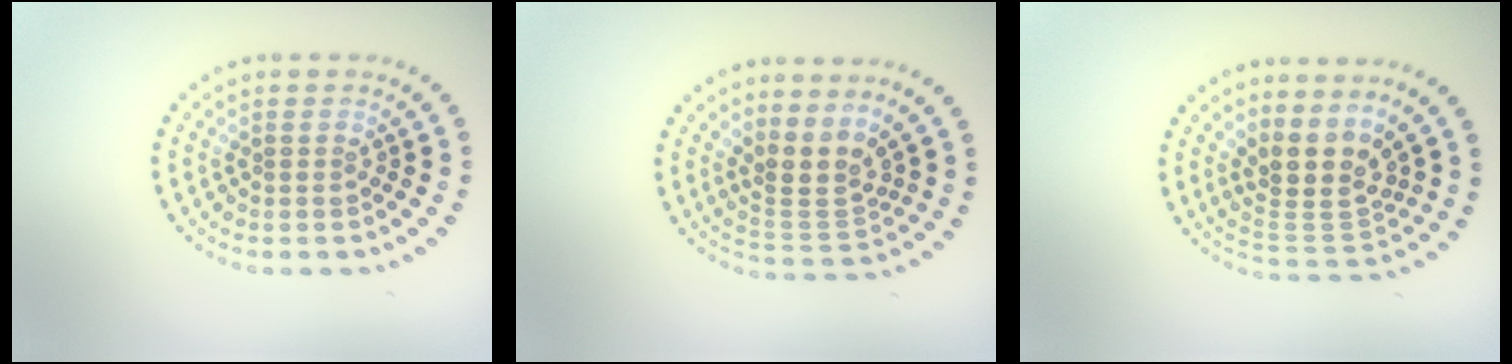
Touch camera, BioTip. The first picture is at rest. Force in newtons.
{"total": 3.0, "press": 2.1, "slide": 2.1}
{"total": 4.0, "press": 3.0, "slide": 2.6}